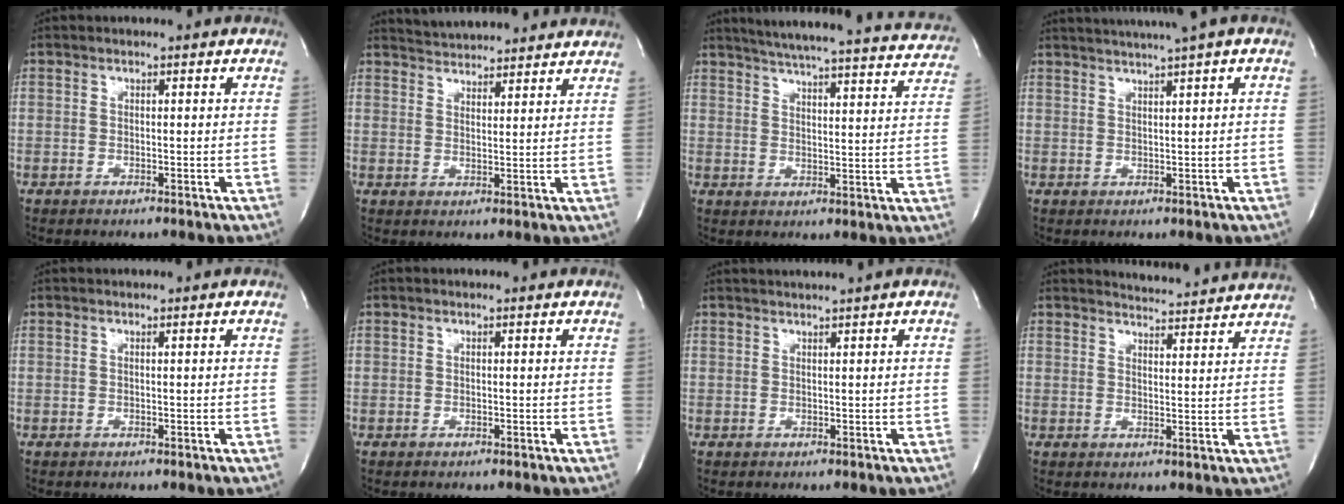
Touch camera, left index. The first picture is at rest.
{"total": 11.8, "force": [11.3, 1.7, 2.8], "torque": [-0.044, 0.016, 0.150]}
{"total": 26.9, "force": [24.9, 2.6, 10.0], "torque": [-0.159, -0.053, 0.298]}
{"total": 7.0, "force": [5.4, -1.3, 4.2], "torque": [-0.064, 0.016, 0.071]}
{"total": 0.0}
{"total": 0.0}
{"total": 2.3, "force": [2.0, -1.0, 0.7], "torque": [-0.007, 0.005, 0.036]}
{"total": 9.2, "force": [9.1, -0.1, 1.2], "torque": [-0.022, -0.005, 0.105]}